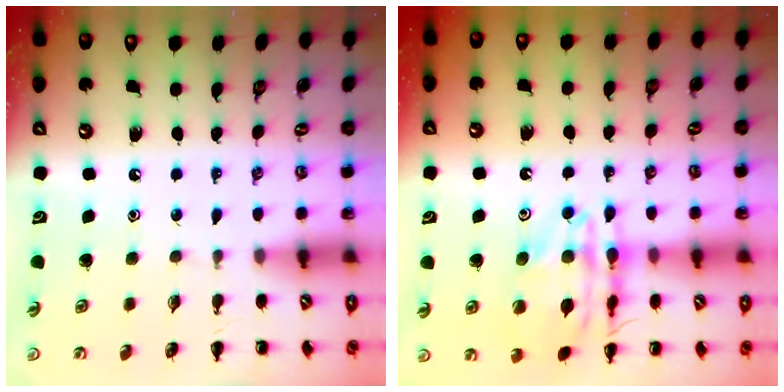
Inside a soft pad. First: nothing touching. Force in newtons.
{"total": 14.5, "press": 14.3, "slide": 1.8}